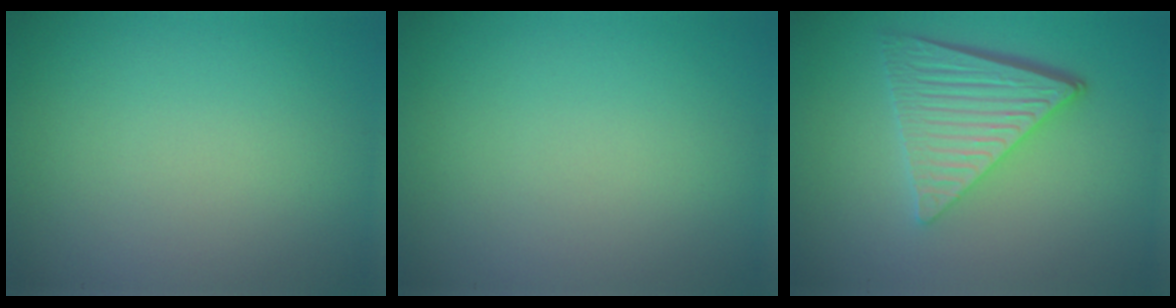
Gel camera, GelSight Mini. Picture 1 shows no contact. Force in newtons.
{"total": 0.0}
{"total": 5.6, "press": 4.2, "slide": 3.6}